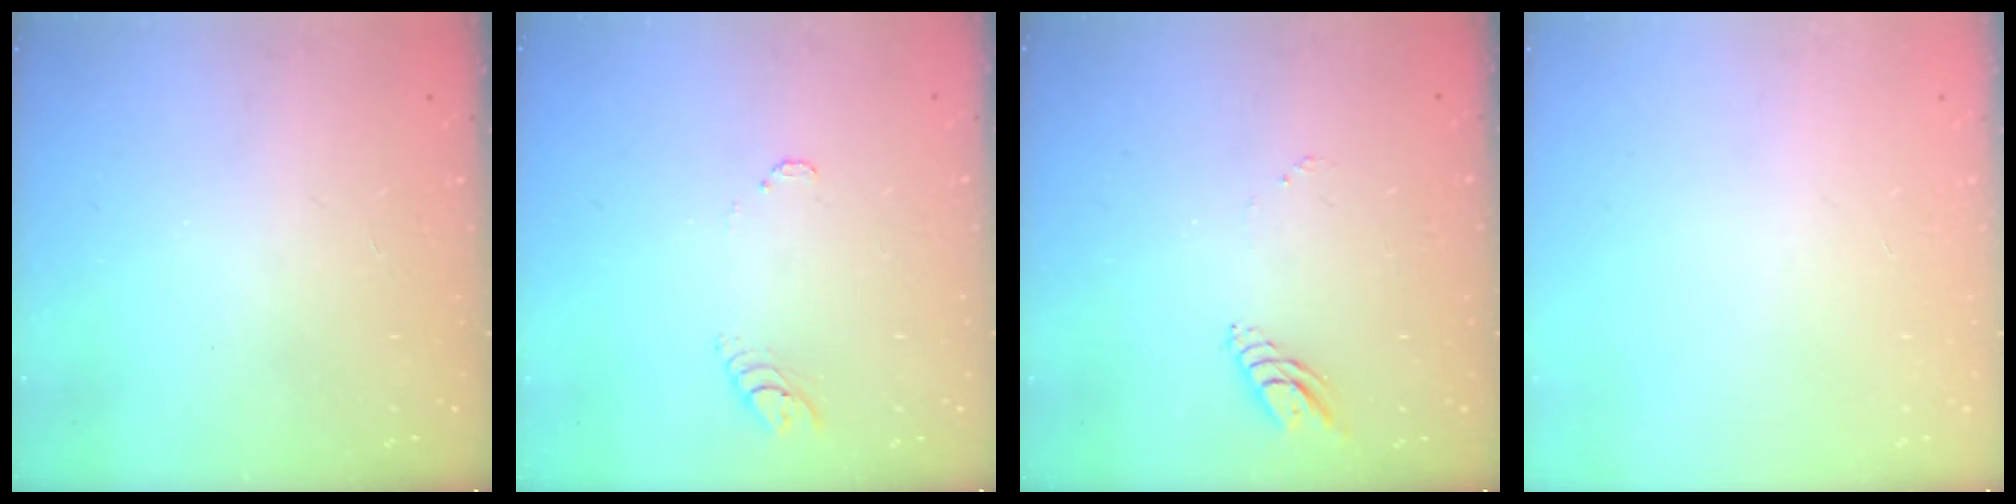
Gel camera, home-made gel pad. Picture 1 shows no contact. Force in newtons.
{"total": 3.7, "press": 3.7, "slide": 0.2}
{"total": 5.8, "press": 5.8, "slide": 0.4}
{"total": 0.0}